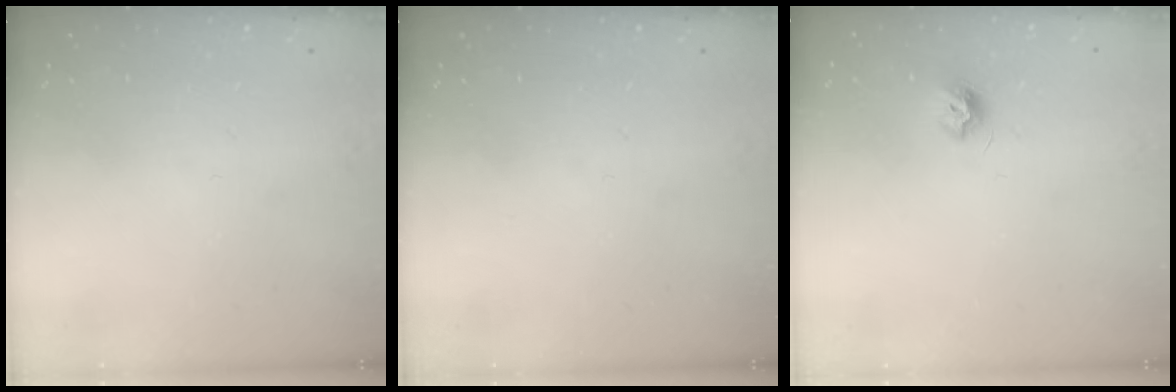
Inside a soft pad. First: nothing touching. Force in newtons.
{"total": 0.0}
{"total": 7.1, "press": 7.0, "slide": 0.3}